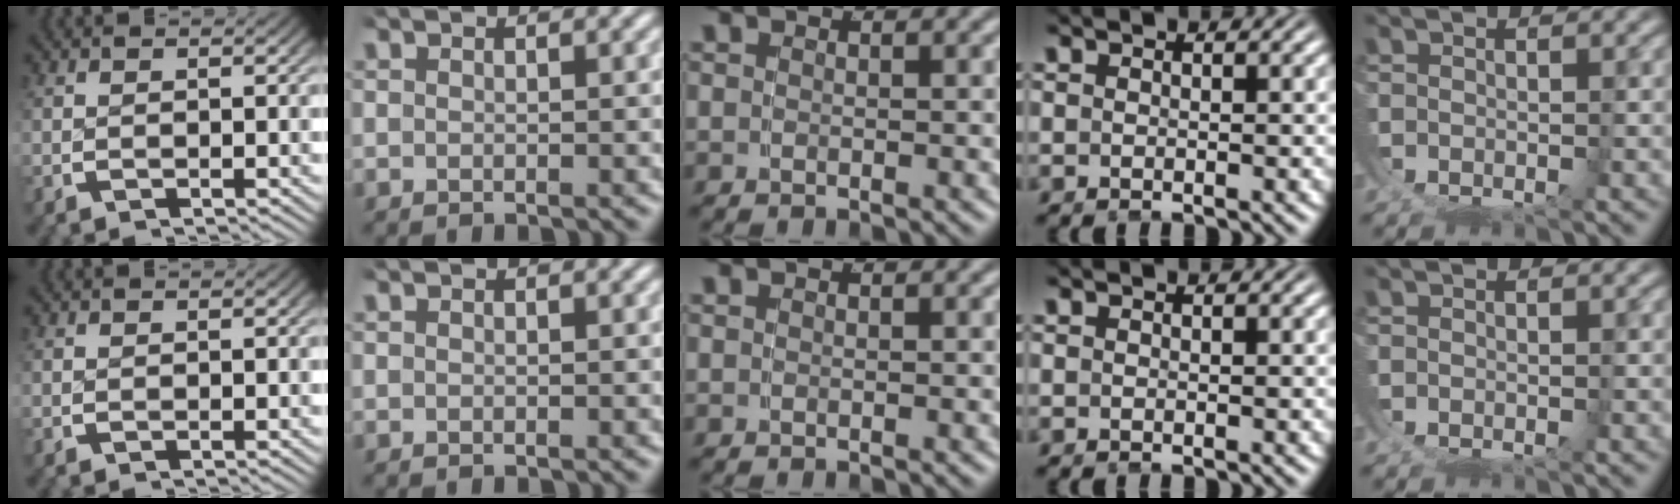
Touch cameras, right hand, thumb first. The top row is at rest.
{}